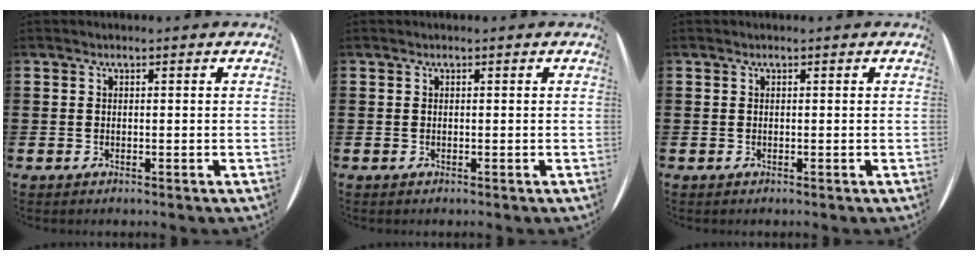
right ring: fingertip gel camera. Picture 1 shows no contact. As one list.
[{"total": 0.0}, {"total": 0.0}]